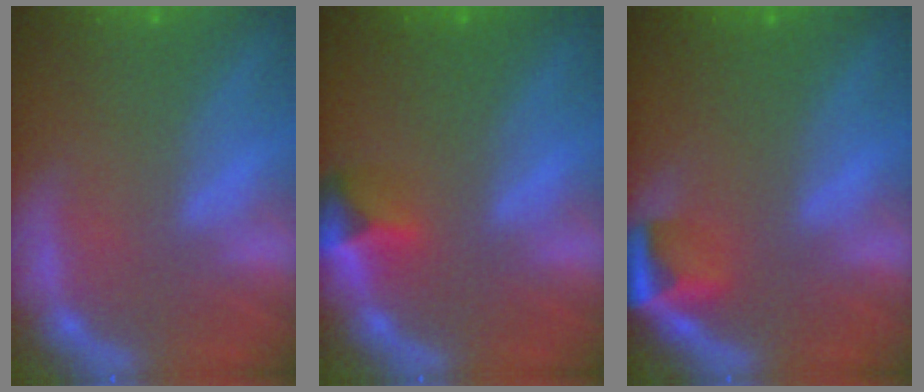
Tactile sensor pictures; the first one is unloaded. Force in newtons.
{"total": 2.4}
{"total": 2.9}